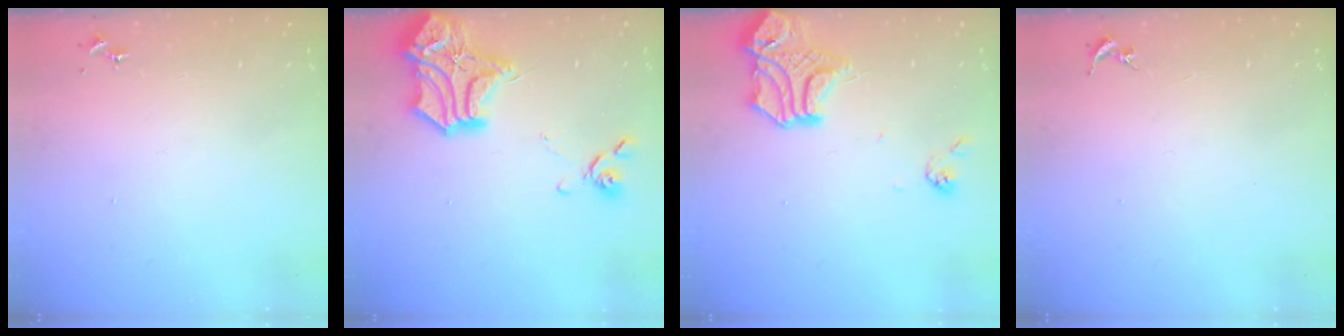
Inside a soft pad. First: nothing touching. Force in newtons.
{"total": 19.5, "press": 19.4, "slide": 2.1}
{"total": 15.8, "press": 15.8, "slide": 1.5}
{"total": 0.0}